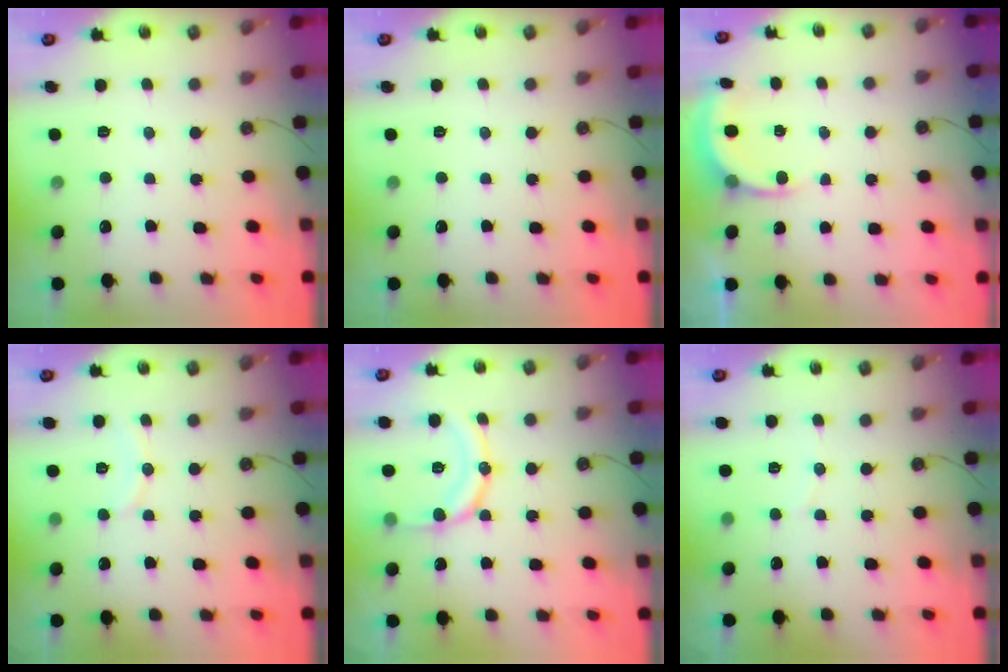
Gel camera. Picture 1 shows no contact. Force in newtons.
{"total": 0.0}
{"total": 4.8, "press": 4.7, "slide": 0.2}
{"total": 6.1, "press": 6.1, "slide": 0.7}
{"total": 14.7, "press": 14.5, "slide": 1.8}
{"total": 2.0, "press": 1.8, "slide": 0.9}